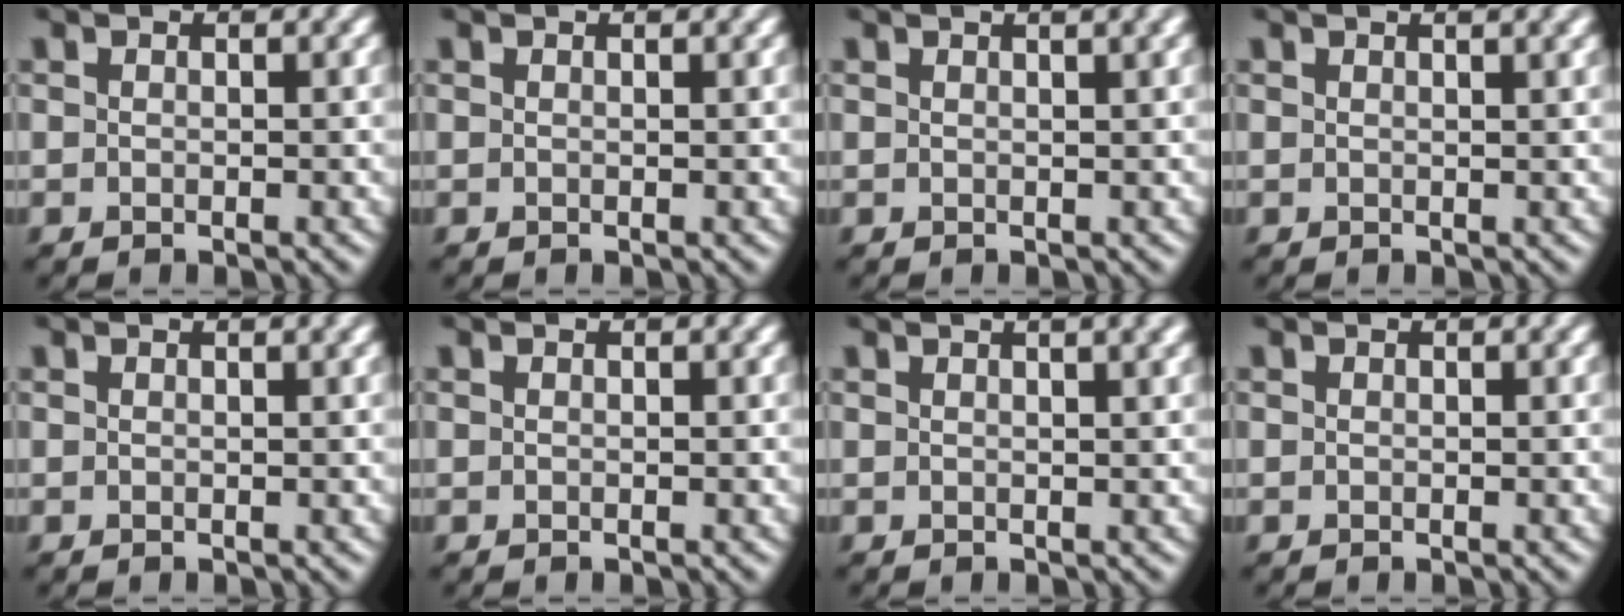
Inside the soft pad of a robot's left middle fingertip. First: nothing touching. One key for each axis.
{"total": 0.9, "fx": 0.7, "fy": 0.2, "fz": 0.5, "tx": -0.012, "ty": 0.000, "tz": 0.006}
{"total": 4.7, "fx": 2.8, "fy": 1.9, "fz": 3.3, "tx": -0.023, "ty": 0.025, "tz": 0.008}
{"total": 4.1, "fx": 2.6, "fy": 1.6, "fz": 2.7, "tx": -0.017, "ty": 0.019, "tz": 0.008}
{"total": 1.3, "fx": 0.9, "fy": 0.4, "fz": 0.9, "tx": -0.014, "ty": 0.000, "tz": 0.009}
{"total": 0.0}
{"total": 6.2, "fx": 3.7, "fy": 2.5, "fz": 4.2, "tx": -0.030, "ty": 0.038, "tz": 0.018}
{"total": 0.0}